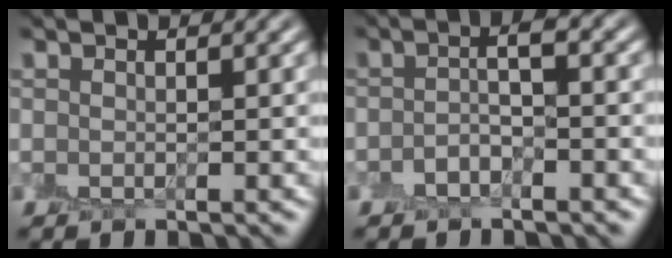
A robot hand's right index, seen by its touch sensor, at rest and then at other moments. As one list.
[{"total": 1.8, "force": [-0.7, 0.5, 1.6], "torque": [-0.033, 0.008, -0.019]}]